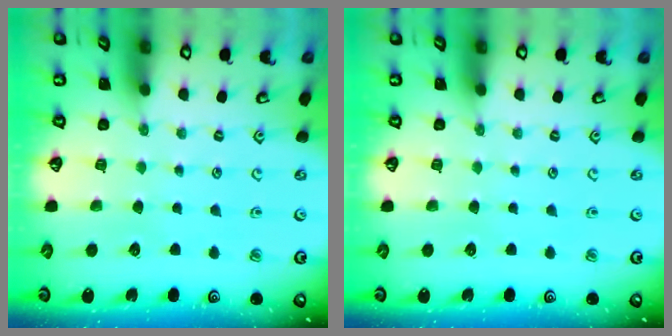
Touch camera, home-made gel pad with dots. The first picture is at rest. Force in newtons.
{"total": 0.0}